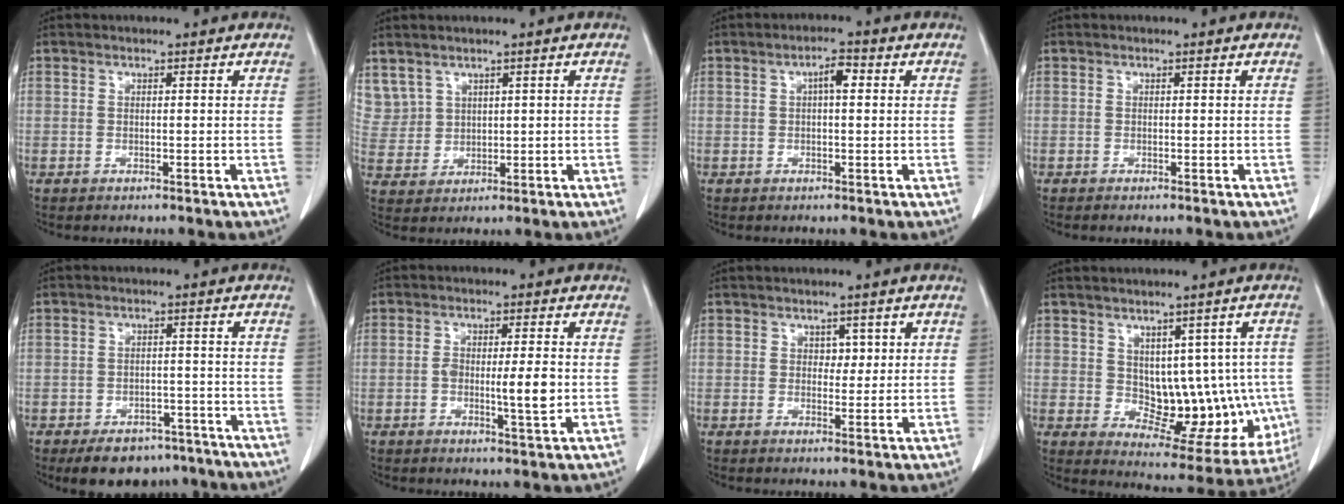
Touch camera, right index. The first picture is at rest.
{"total": 6.9, "force": [4.2, 5.4, 1.1], "torque": [-0.037, 0.018, 0.105]}
{"total": 2.9, "force": [0.6, 0.8, 2.7], "torque": [-0.045, 0.008, 0.008]}
{"total": 0.6, "force": [-0.5, 0.0, 0.3], "torque": [-0.007, -0.002, -0.009]}
{"total": 9.0, "force": [-6.9, 5.0, 3.0], "torque": [-0.029, 0.009, -0.095]}
{"total": 5.7, "force": [-0.7, 0.9, 5.6], "torque": [-0.098, -0.004, -0.011]}
{"total": 2.3, "force": [0.8, 1.6, 1.3], "torque": [-0.010, 0.000, 0.010]}
{"total": 13.3, "force": [-0.1, 7.6, 10.9], "torque": [-0.112, 0.011, 0.027]}